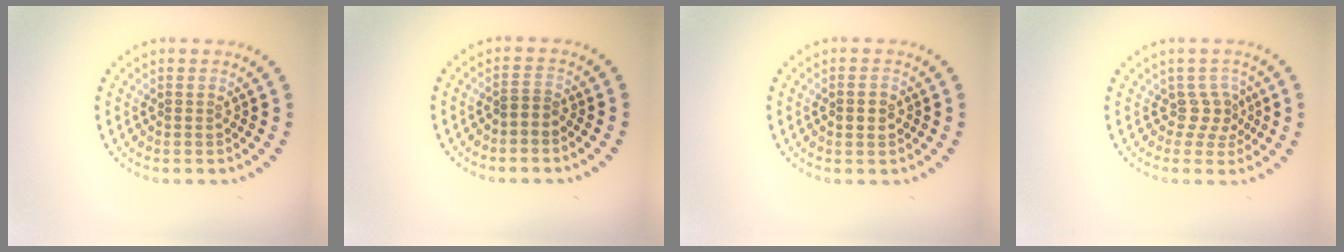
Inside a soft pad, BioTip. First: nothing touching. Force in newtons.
{"total": 0.9, "press": 0.6, "slide": 0.6}
{"total": 2.2, "press": 2.2, "slide": 0.1}
{"total": 2.0, "press": 1.4, "slide": 1.4}